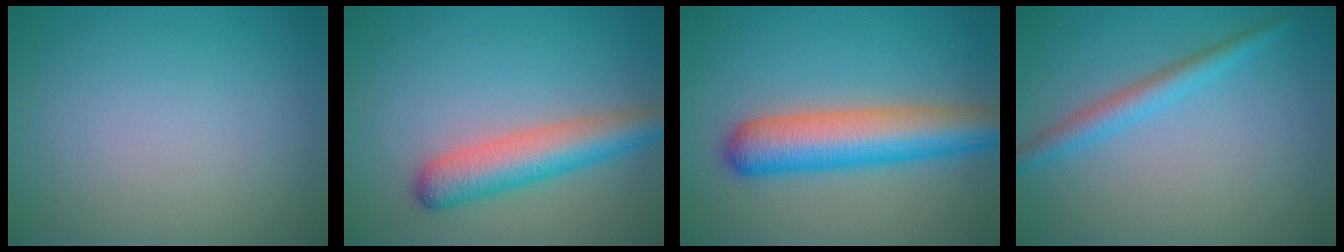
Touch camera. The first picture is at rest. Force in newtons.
{"total": 5.2, "press": 5.2, "slide": 0.3}
{"total": 7.5, "press": 7.5, "slide": 0.3}
{"total": 2.5, "press": 2.5, "slide": 0.1}